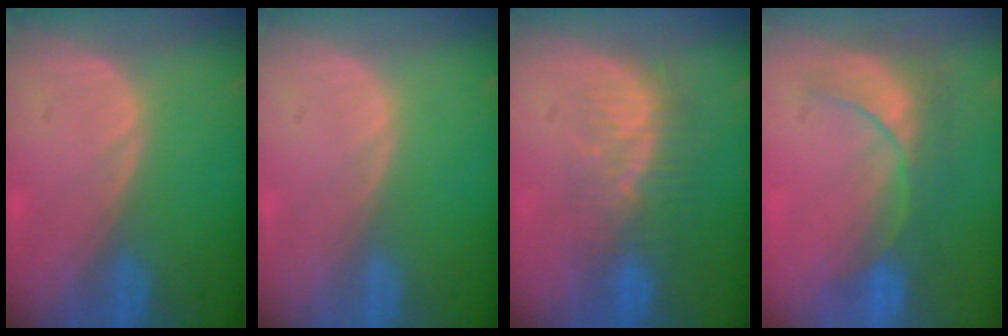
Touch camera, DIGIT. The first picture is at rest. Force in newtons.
{"total": 0.0}
{"total": 8.2, "press": 7.2, "slide": 3.8}
{"total": 8.4, "press": 7.6, "slide": 3.6}